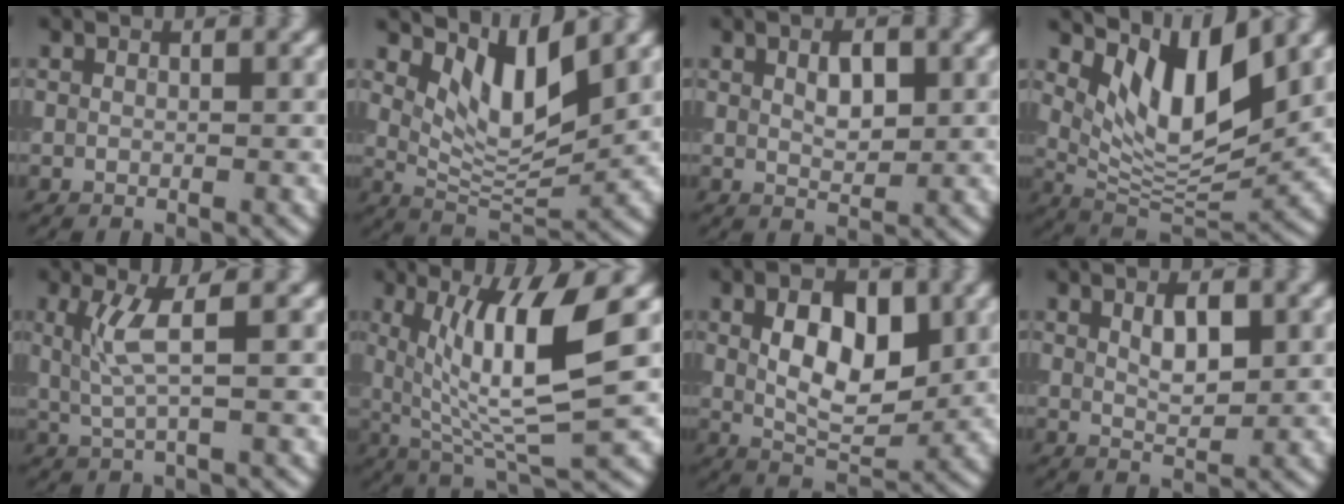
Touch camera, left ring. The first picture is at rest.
{"total": 5.6, "force": [2.9, 2.2, 4.2], "torque": [-0.083, -0.015, 0.055]}
{"total": 2.4, "force": [0.8, 1.1, 1.9], "torque": [-0.035, 0.001, 0.015]}
{"total": 7.9, "force": [3.8, 3.1, 6.2], "torque": [-0.111, -0.019, 0.070]}
{"total": 3.2, "force": [0.7, 0.5, 3.1], "torque": [-0.073, -0.002, 0.018]}
{"total": 9.8, "force": [2.2, 2.3, 9.2], "torque": [-0.161, -0.011, 0.044]}
{"total": 6.7, "force": [1.3, 3.7, 5.5], "torque": [-0.091, 0.001, 0.023]}
{"total": 2.7, "force": [0.9, 1.1, 2.3], "torque": [-0.042, 0.000, 0.018]}